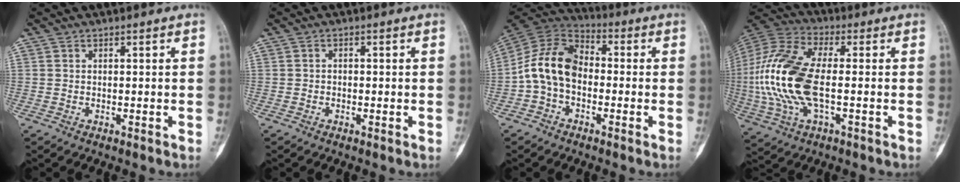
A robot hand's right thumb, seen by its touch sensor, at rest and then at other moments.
{"total": 0.6, "force": [-0.2, 0.5, 0.3], "torque": [-0.001, 0.002, -0.007]}
{"total": 12.1, "force": [-1.8, 8.5, 8.4], "torque": [-0.148, 0.036, -0.047]}
{"total": 19.6, "force": [-1.7, 9.0, 17.3], "torque": [-0.391, 0.014, -0.029]}